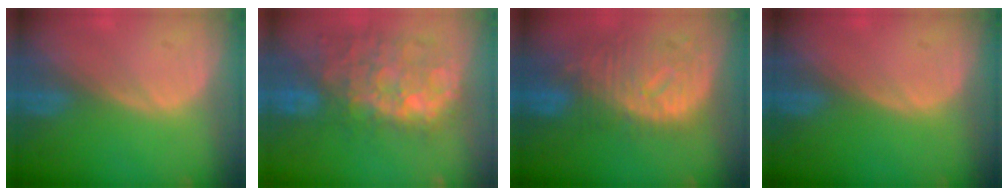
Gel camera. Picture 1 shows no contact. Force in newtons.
{"total": 11.7, "press": 10.8, "slide": 4.4}
{"total": 11.0, "press": 9.8, "slide": 5.0}
{"total": 0.0}